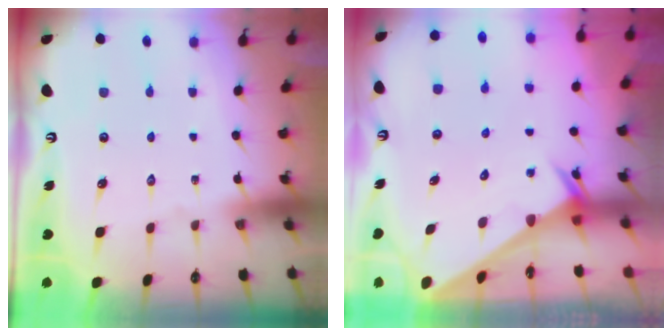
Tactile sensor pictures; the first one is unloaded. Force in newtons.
{"total": 2.3, "press": 2.3, "slide": 0.1}